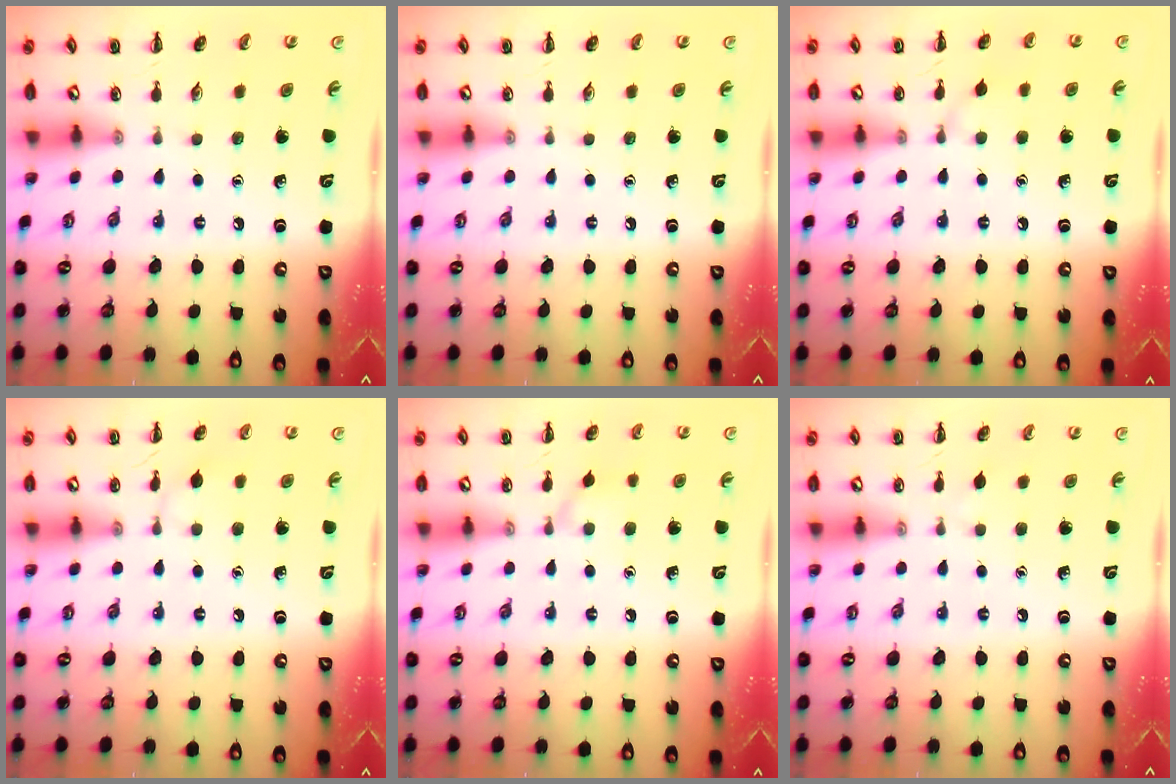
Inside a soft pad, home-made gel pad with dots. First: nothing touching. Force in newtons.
{"total": 0.0}
{"total": 5.6, "press": 5.3, "slide": 1.7}
{"total": 5.9, "press": 5.6, "slide": 1.9}
{"total": 5.2, "press": 4.8, "slide": 1.8}
{"total": 2.3, "press": 2.0, "slide": 1.0}